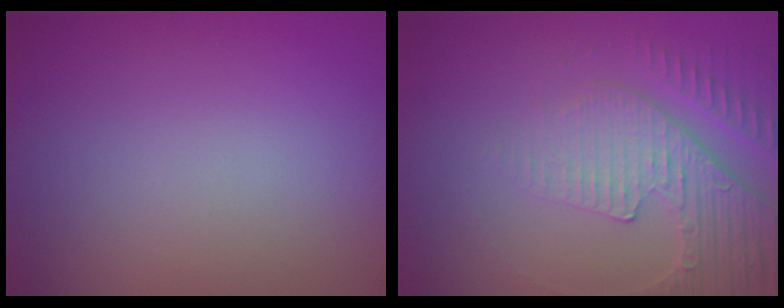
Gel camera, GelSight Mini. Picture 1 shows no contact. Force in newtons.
{"total": 4.0, "press": 3.9, "slide": 1.0}